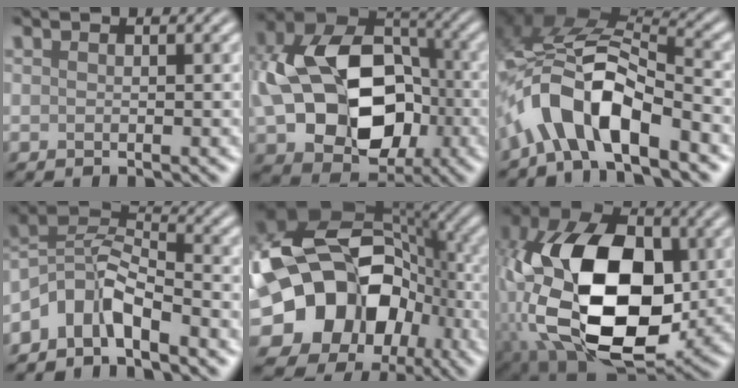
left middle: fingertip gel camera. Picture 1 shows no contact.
{"total": 14.0, "force": [-1.3, 10.3, 9.4], "torque": [-0.163, -0.003, -0.016]}
{"total": 8.4, "force": [-4.4, 3.3, 6.3], "torque": [-0.118, 0.013, -0.086]}
{"total": 5.1, "force": [-3.6, 1.9, 3.0], "torque": [-0.051, 0.007, -0.082]}
{"total": 18.4, "force": [-3.9, 15.2, 9.7], "torque": [-0.175, -0.013, -0.073]}
{"total": 17.9, "force": [-0.7, 11.6, 13.7], "torque": [-0.279, -0.011, -0.008]}